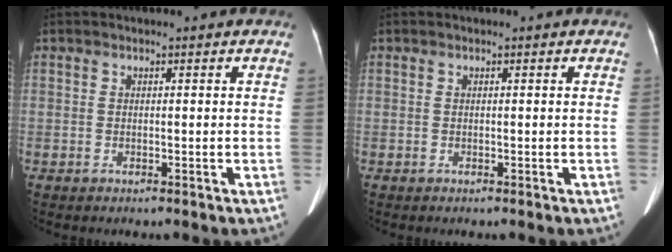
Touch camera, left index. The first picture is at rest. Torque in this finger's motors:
{"motor_torque": [0.00, 0.00, 0.00, 0.00]}